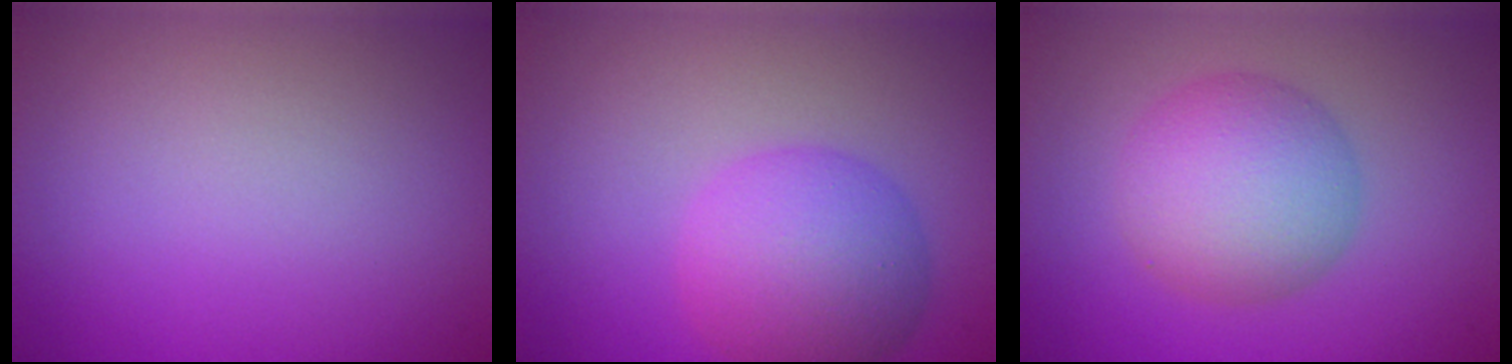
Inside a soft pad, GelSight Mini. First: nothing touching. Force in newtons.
{"total": 6.4, "press": 6.3, "slide": 0.1}
{"total": 6.2, "press": 6.2, "slide": 0.0}